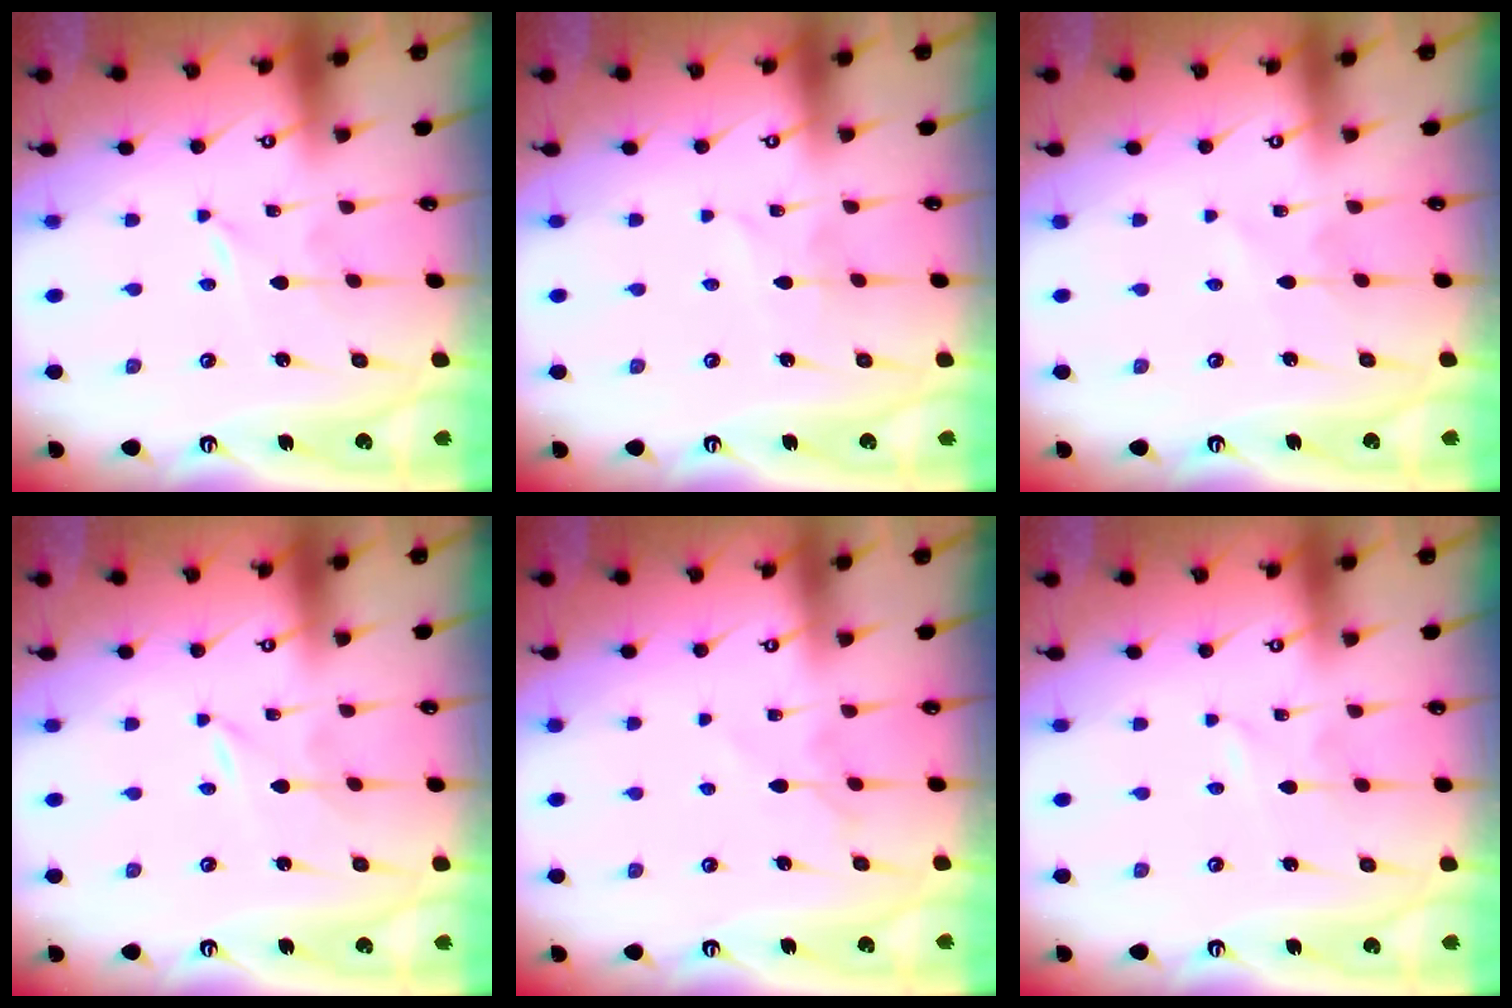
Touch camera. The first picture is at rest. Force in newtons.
{"total": 3.1, "press": 3.1, "slide": 0.4}
{"total": 1.6, "press": 1.6, "slide": 0.1}
{"total": 0.0}
{"total": 5.6, "press": 5.6, "slide": 0.8}
{"total": 0.0}